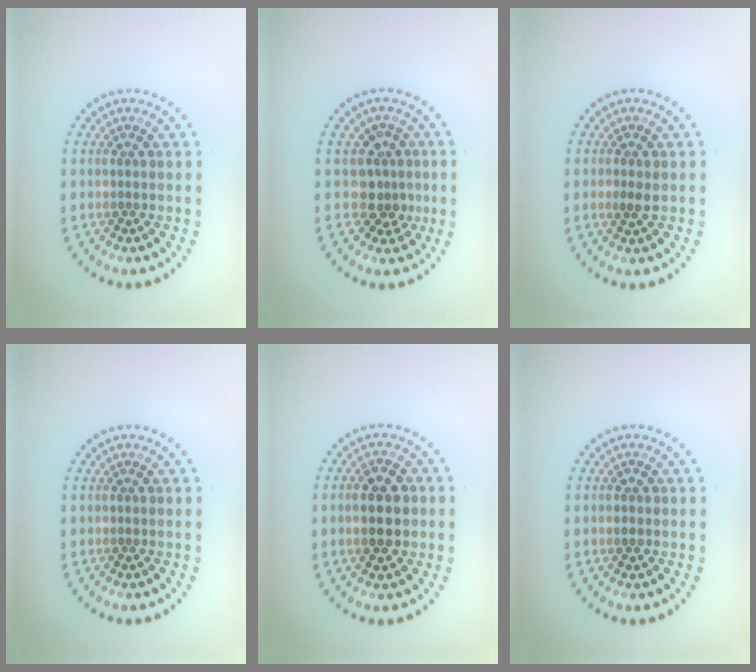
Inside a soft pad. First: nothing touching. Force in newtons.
{"total": 2.8, "press": 2.1, "slide": 1.8}
{"total": 1.4, "press": 1.4, "slide": 0.1}
{"total": 0.0}
{"total": 4.5, "press": 4.5, "slide": 0.2}
{"total": 1.2, "press": 1.2, "slide": 0.1}